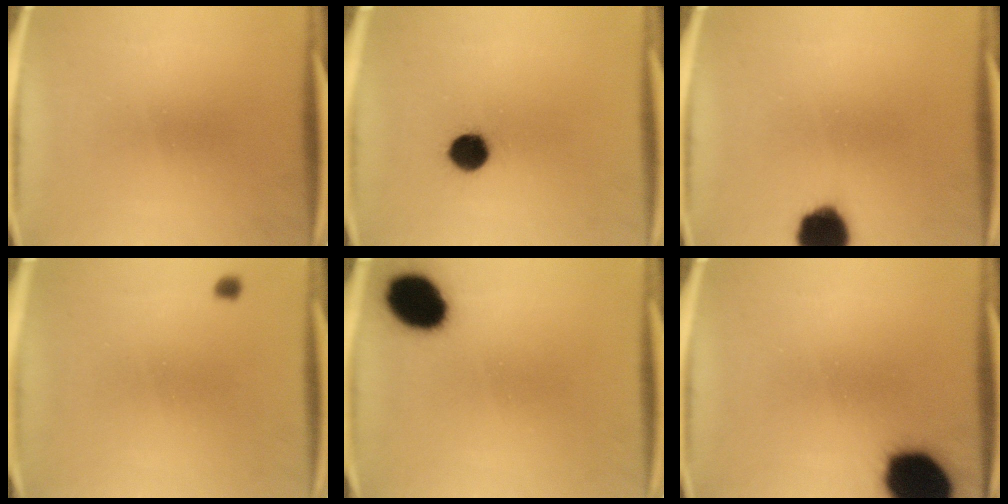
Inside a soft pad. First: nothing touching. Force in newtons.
{"total": 6.8}
{"total": 10.3}
{"total": 1.0}
{"total": 12.1}
{"total": 18.6}